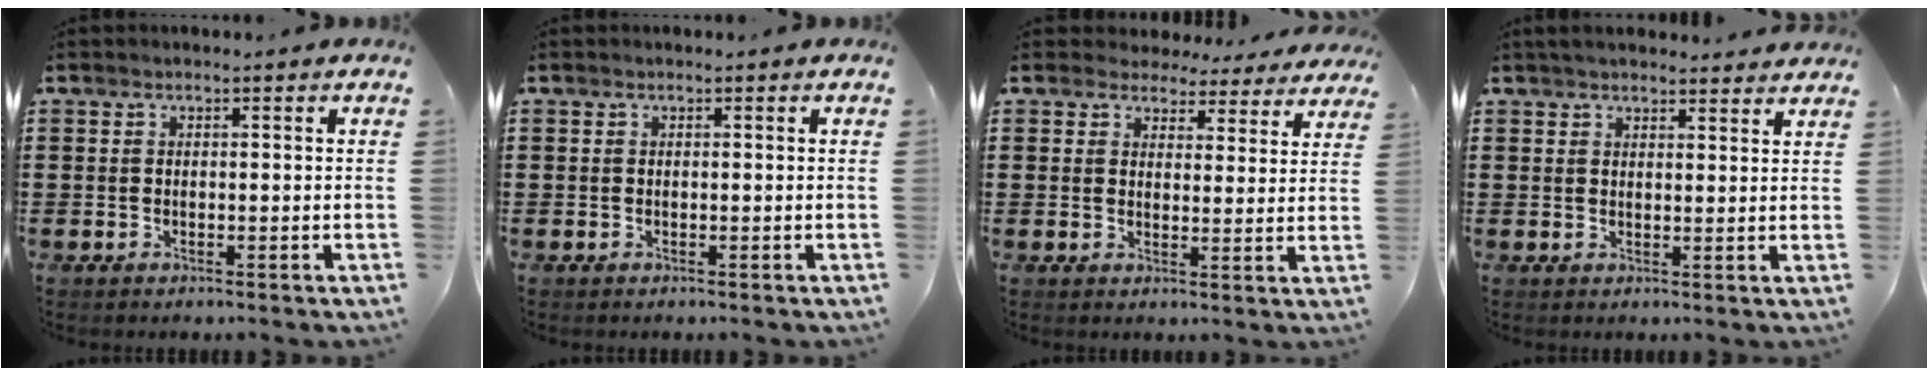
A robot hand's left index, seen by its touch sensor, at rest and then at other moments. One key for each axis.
{"total": 0.0}
{"total": 3.6, "fx": 3.4, "fy": 1.0, "fz": 0.3, "tx": -0.017, "ty": -0.014, "tz": 0.059}
{"total": 2.6, "fx": 2.5, "fy": 0.2, "fz": 0.4, "tx": -0.014, "ty": -0.003, "tz": 0.048}